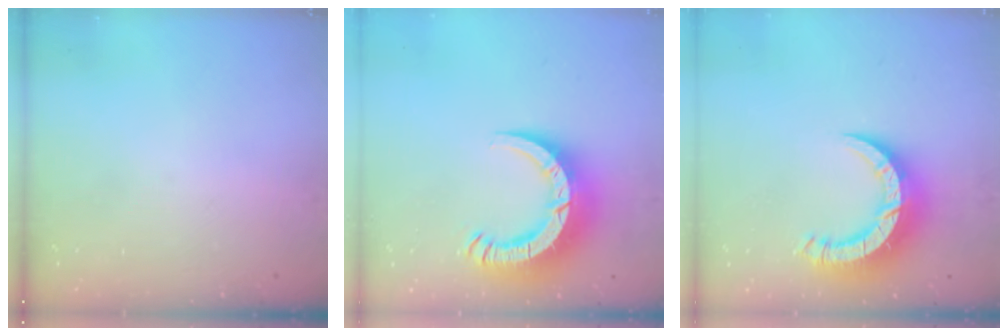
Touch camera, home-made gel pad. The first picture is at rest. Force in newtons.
{"total": 13.1, "press": 13.0, "slide": 1.4}
{"total": 10.0, "press": 9.9, "slide": 1.2}